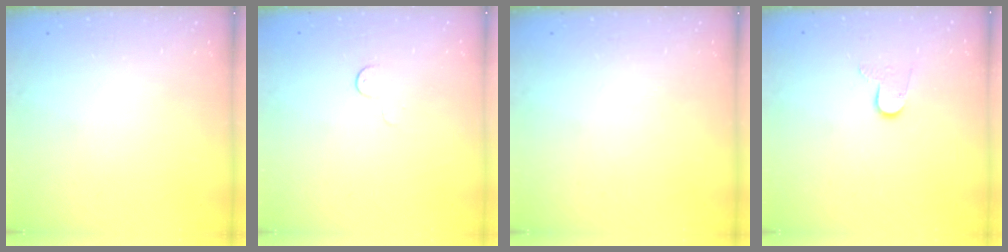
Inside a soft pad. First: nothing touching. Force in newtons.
{"total": 3.4, "press": 3.4, "slide": 0.4}
{"total": 0.0}
{"total": 7.2, "press": 7.2, "slide": 0.5}